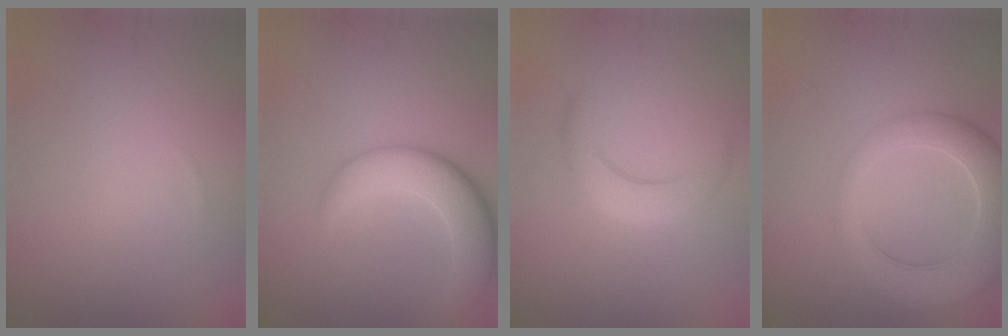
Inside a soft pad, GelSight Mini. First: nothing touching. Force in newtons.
{"total": 5.5, "press": 5.5, "slide": 0.5}
{"total": 2.9, "press": 2.9, "slide": 0.1}
{"total": 7.4, "press": 7.4, "slide": 0.7}